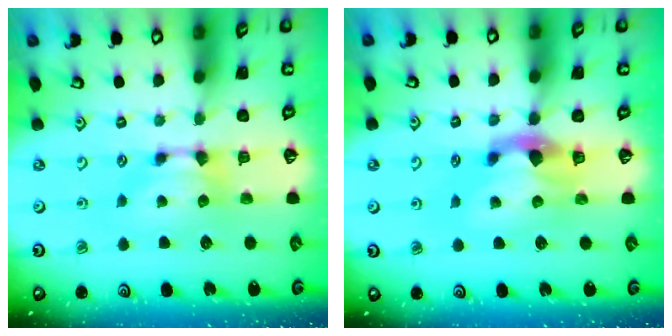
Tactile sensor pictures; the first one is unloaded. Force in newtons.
{"total": 2.3, "press": 1.9, "slide": 1.3}